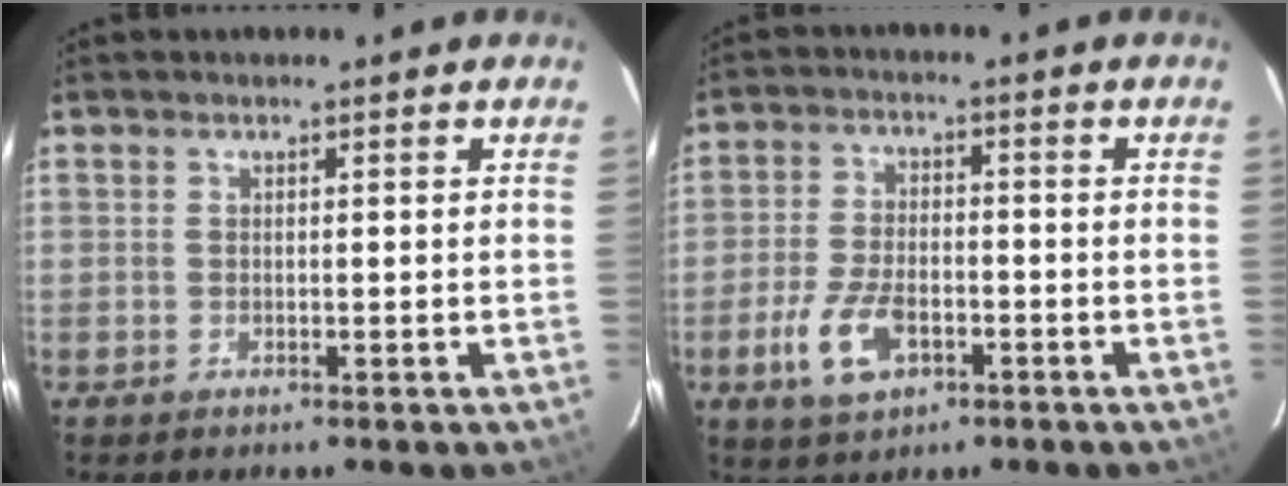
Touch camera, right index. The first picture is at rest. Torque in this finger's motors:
{"motor_torque": [0.31, -0.15, 0.18, 0.06]}